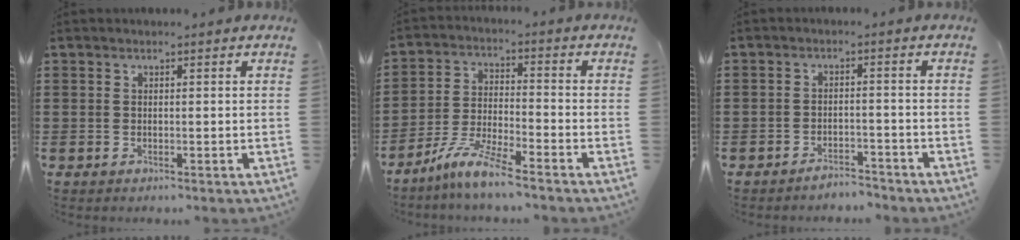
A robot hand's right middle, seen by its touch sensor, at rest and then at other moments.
{"total": 7.6, "force": [-6.4, 0.3, 4.0], "torque": [-0.088, -0.009, -0.125]}
{"total": 3.0, "force": [-3.0, 0.4, -0.2], "torque": [-0.004, 0.004, -0.065]}